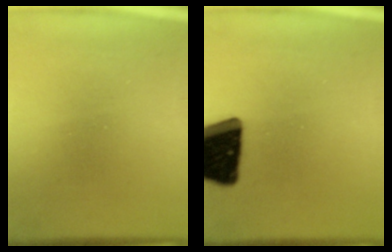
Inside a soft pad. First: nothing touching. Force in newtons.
{"total": 20.1}